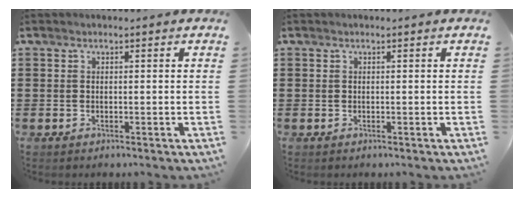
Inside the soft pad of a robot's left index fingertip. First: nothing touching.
{"total": 0.0}